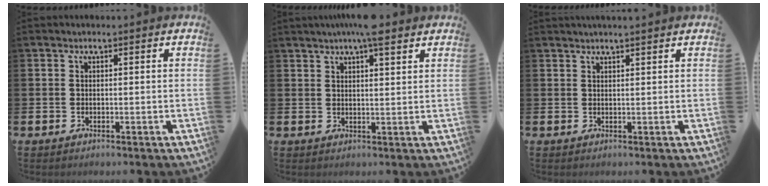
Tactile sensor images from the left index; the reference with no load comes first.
{"total": 4.8, "force": [4.1, 0.8, 2.5], "torque": [-0.048, -0.008, 0.071]}
{"total": 1.4, "force": [1.3, -0.1, 0.4], "torque": [-0.008, 0.000, 0.025]}